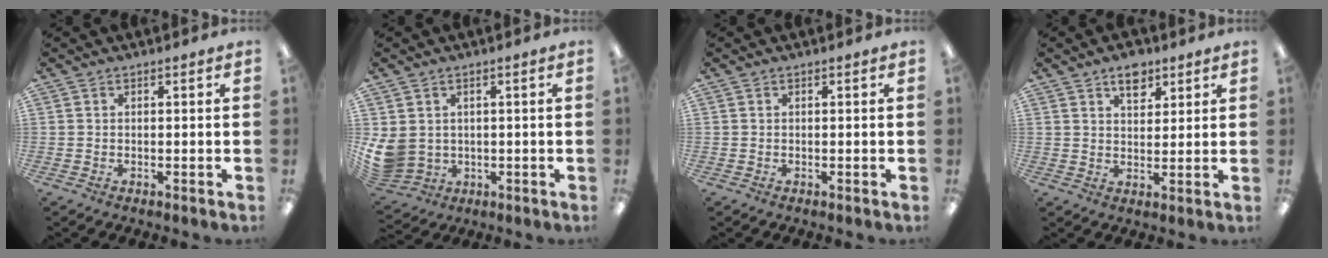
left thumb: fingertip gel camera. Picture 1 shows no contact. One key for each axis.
{"total": 6.8, "fx": 1.0, "fy": 6.1, "fz": 2.8, "tx": -0.079, "ty": -0.004, "tz": 0.023}
{"total": 0.0}
{"total": 6.0, "fx": 4.1, "fy": 3.3, "fz": 3.1, "tx": -0.030, "ty": -0.017, "tz": 0.066}